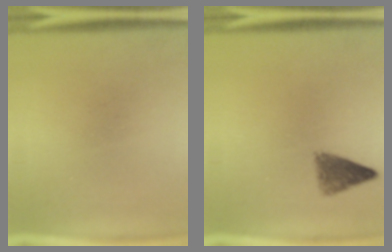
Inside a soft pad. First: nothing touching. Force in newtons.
{"total": 3.4}